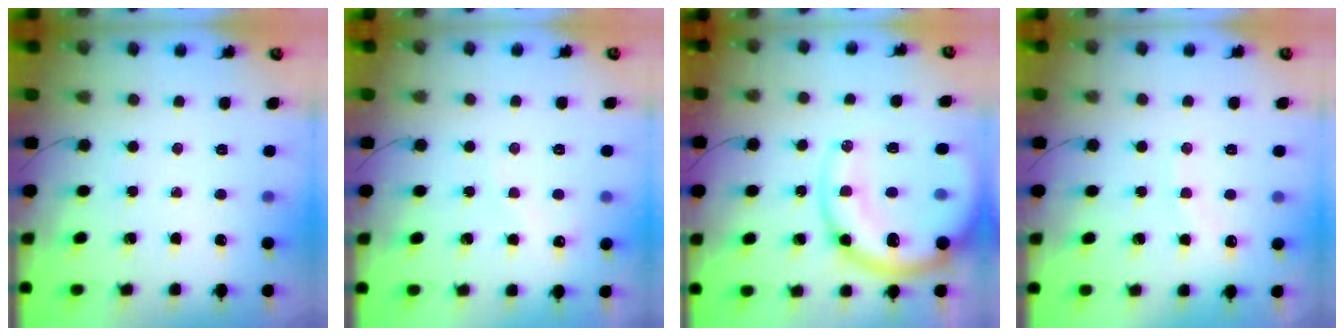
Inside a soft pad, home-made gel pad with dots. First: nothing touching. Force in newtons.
{"total": 3.0, "press": 2.9, "slide": 0.8}
{"total": 19.5, "press": 18.9, "slide": 4.5}
{"total": 8.1, "press": 8.0, "slide": 1.7}